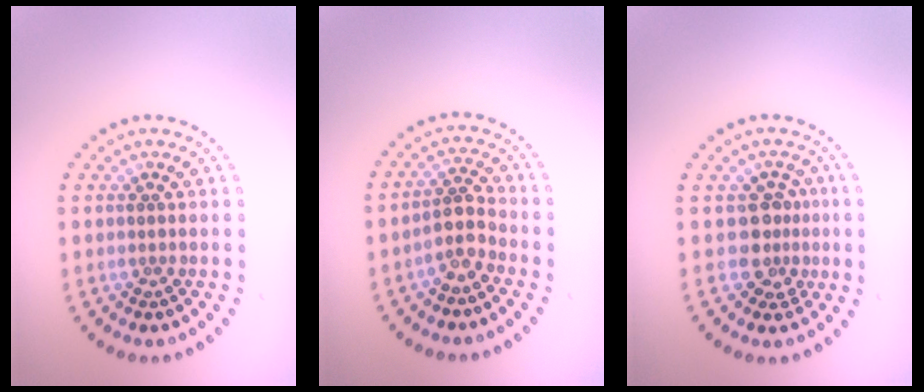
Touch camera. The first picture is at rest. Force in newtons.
{"total": 2.5, "press": 2.0, "slide": 1.4}
{"total": 2.5, "press": 1.9, "slide": 1.6}